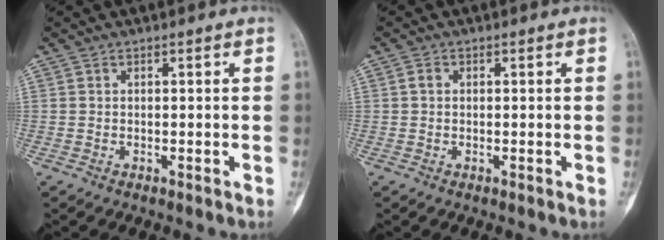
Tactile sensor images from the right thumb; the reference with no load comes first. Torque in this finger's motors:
{"motor_torque": [-0.64, -0.12, -0.09, 0.14, -0.04]}